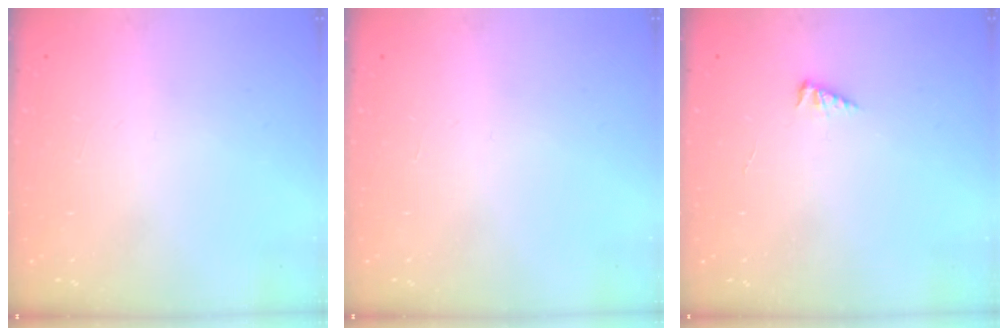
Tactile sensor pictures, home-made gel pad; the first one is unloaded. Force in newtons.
{"total": 0.0}
{"total": 2.9, "press": 2.9, "slide": 0.6}